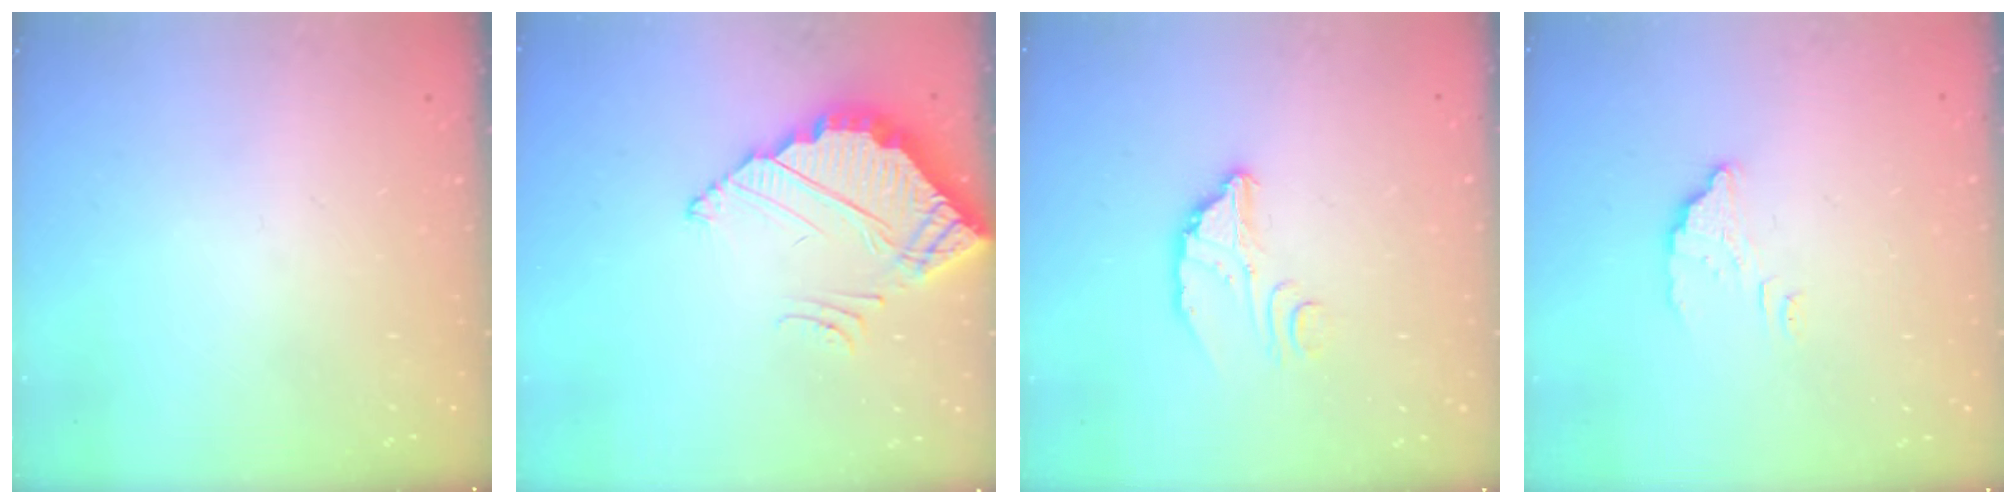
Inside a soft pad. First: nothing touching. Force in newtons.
{"total": 3.9, "press": 3.8, "slide": 0.3}
{"total": 4.2, "press": 4.2, "slide": 0.2}
{"total": 2.5, "press": 2.5, "slide": 0.2}